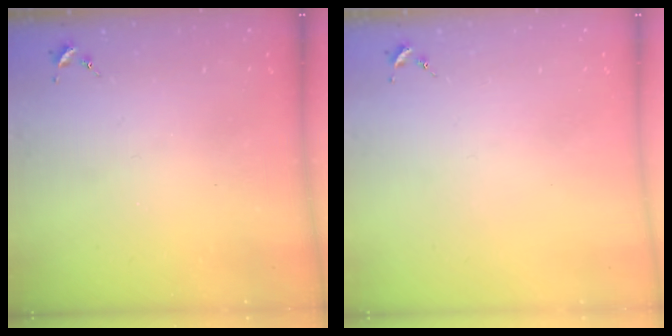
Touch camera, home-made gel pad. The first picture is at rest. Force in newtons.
{"total": 0.0}